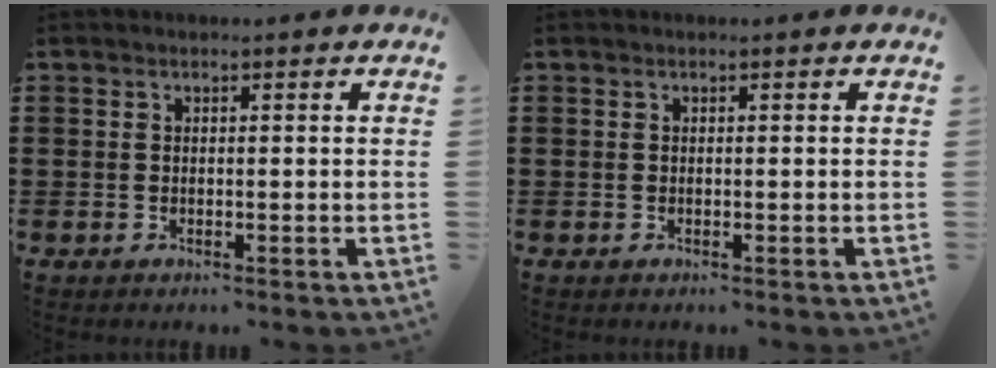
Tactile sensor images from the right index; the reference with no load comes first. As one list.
[{"total": 0.0}]